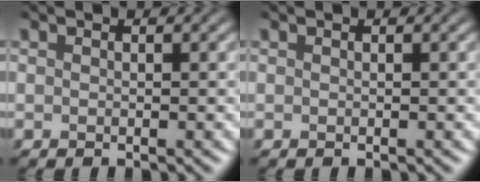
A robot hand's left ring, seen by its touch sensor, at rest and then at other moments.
{"total": 0.0}